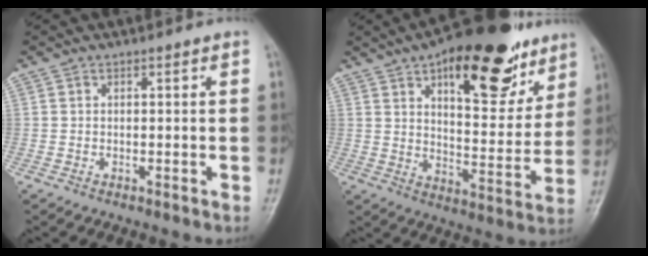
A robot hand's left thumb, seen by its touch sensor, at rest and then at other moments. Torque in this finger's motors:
{"motor_torque": [0.36, 0.22, 1.47, -1.29, 0.20]}